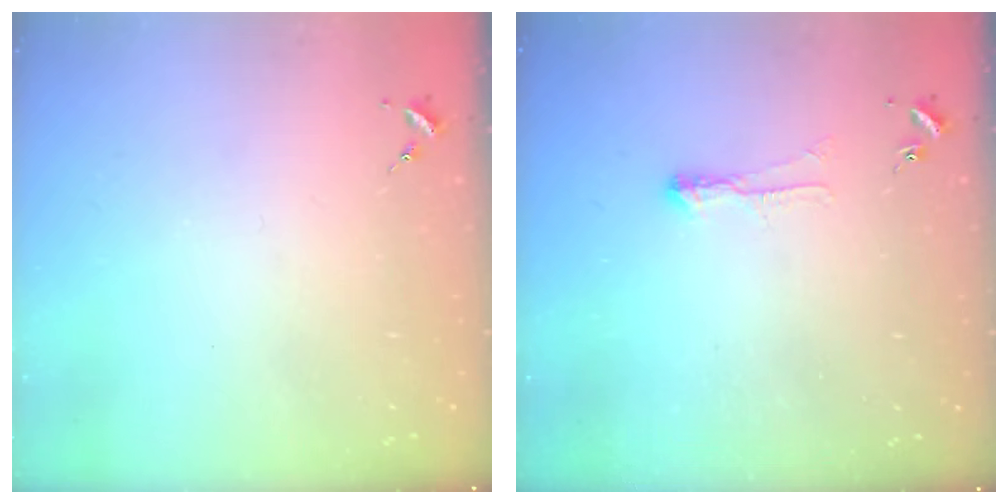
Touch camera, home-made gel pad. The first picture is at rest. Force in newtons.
{"total": 4.6, "press": 4.5, "slide": 0.7}